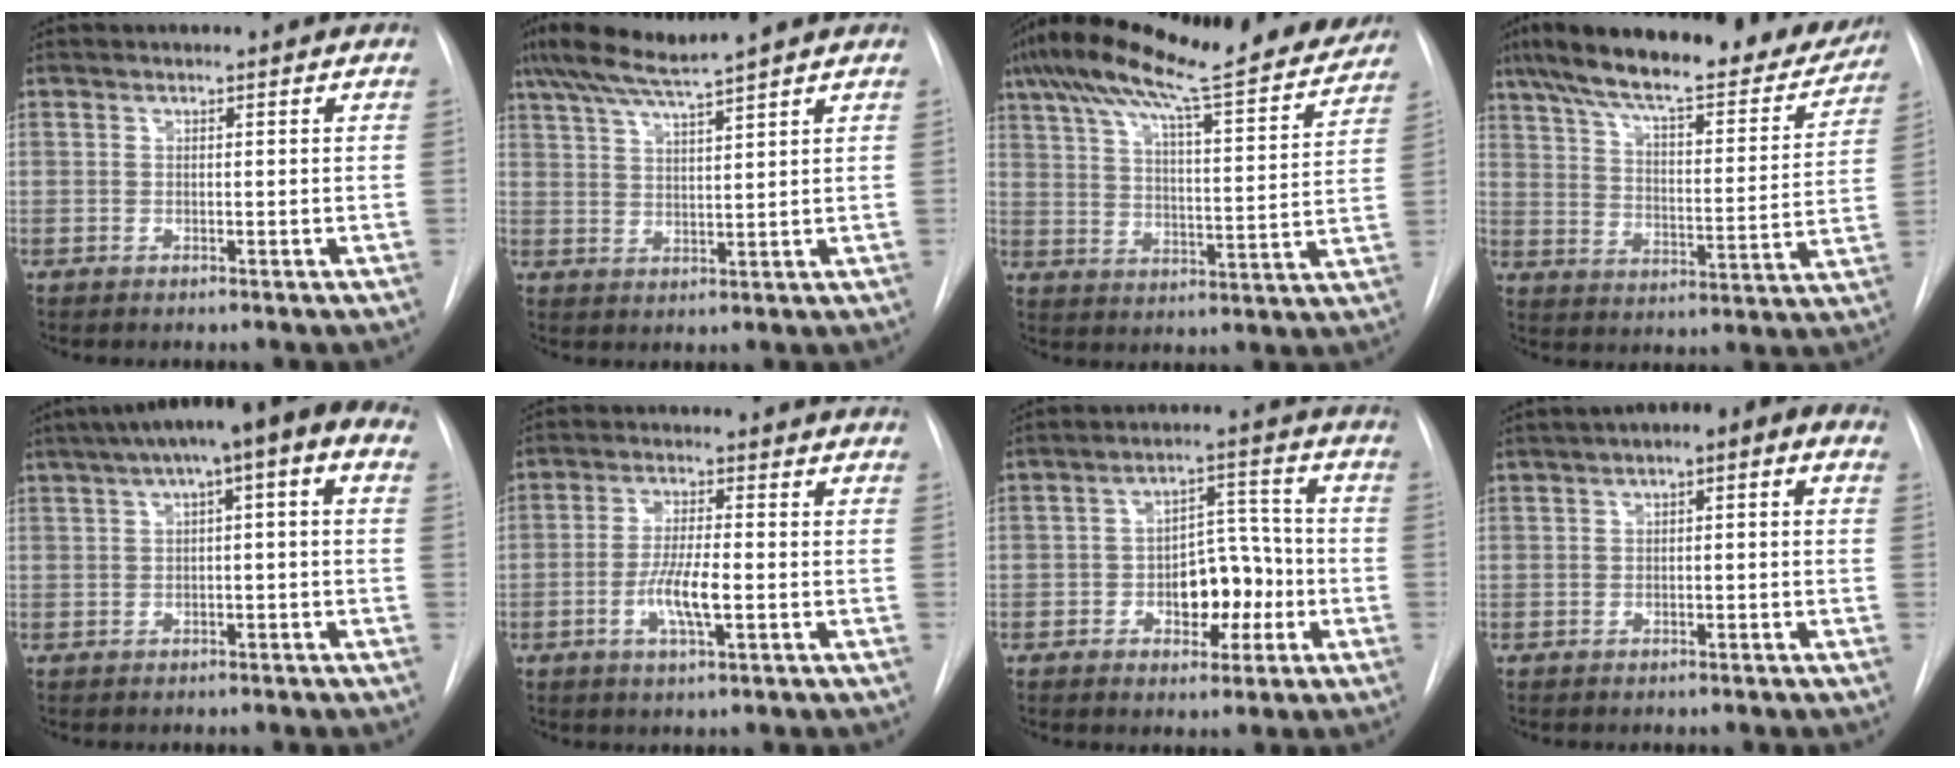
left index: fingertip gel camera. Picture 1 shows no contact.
{"total": 7.7, "force": [6.5, -1.0, 3.9], "torque": [-0.074, 0.017, 0.118]}
{"total": 25.8, "force": [21.7, 3.4, 13.6], "torque": [-0.224, 0.008, 0.295]}
{"total": 26.1, "force": [21.7, 6.0, 13.2], "torque": [-0.213, 0.000, 0.295]}
{"total": 11.4, "force": [4.4, 2.4, 10.3], "torque": [-0.149, 0.053, 0.053]}
{"total": 6.2, "force": [-1.9, 1.1, 5.8], "torque": [-0.116, -0.005, -0.036]}
{"total": 8.5, "force": [-2.6, 4.8, 6.5], "torque": [-0.093, 0.027, -0.037]}
{"total": 6.8, "force": [2.0, 2.6, 5.9], "torque": [-0.090, 0.037, 0.023]}